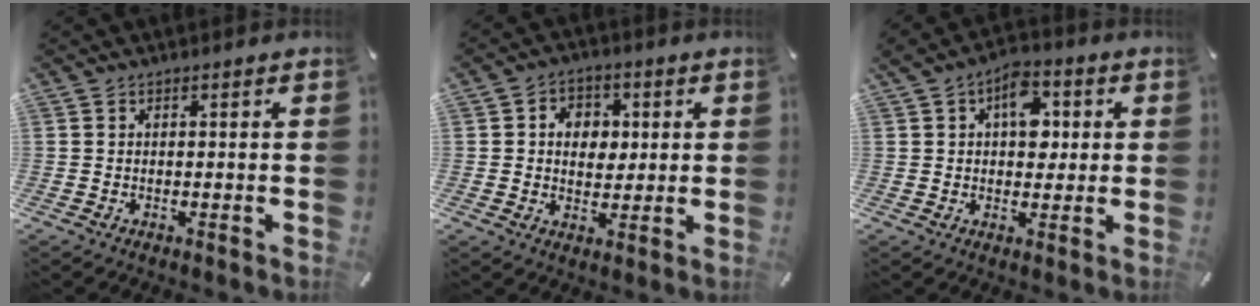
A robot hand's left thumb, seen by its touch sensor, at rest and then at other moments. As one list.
[{"total": 6.1, "force": [0.7, 5.2, 3.2], "torque": [-0.048, 0.005, 0.007]}, {"total": 8.7, "force": [2.1, 5.9, 6.0], "torque": [-0.072, 0.001, 0.030]}]